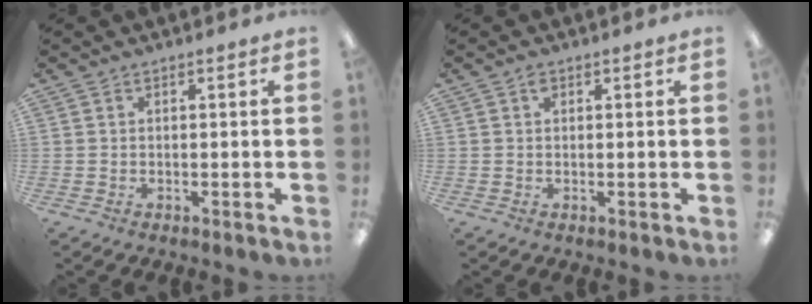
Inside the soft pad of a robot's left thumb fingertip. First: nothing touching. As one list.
[{"total": 1.2, "force": [0.5, 0.7, 0.8], "torque": [-0.018, 0.004, 0.008]}]